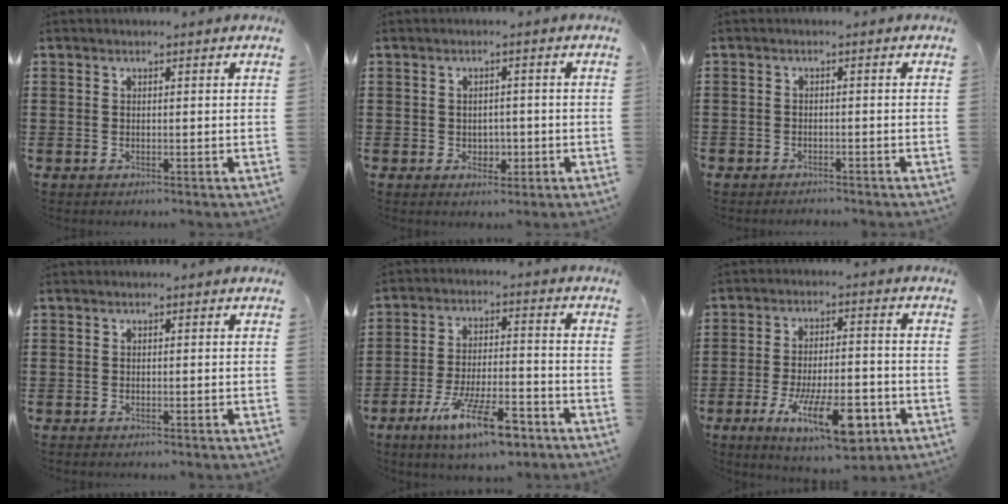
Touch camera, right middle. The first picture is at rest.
{"total": 1.9, "force": [-0.4, 1.6, 1.0], "torque": [-0.014, 0.001, -0.012]}
{"total": 1.4, "force": [-1.3, 0.3, -0.2], "torque": [0.000, 0.003, -0.031]}
{"total": 0.0}
{"total": 10.9, "force": [-7.1, 2.5, 7.9], "torque": [-0.151, 0.006, -0.132]}
{"total": 12.5, "force": [-6.2, 4.0, 10.1], "torque": [-0.185, 0.008, -0.107]}